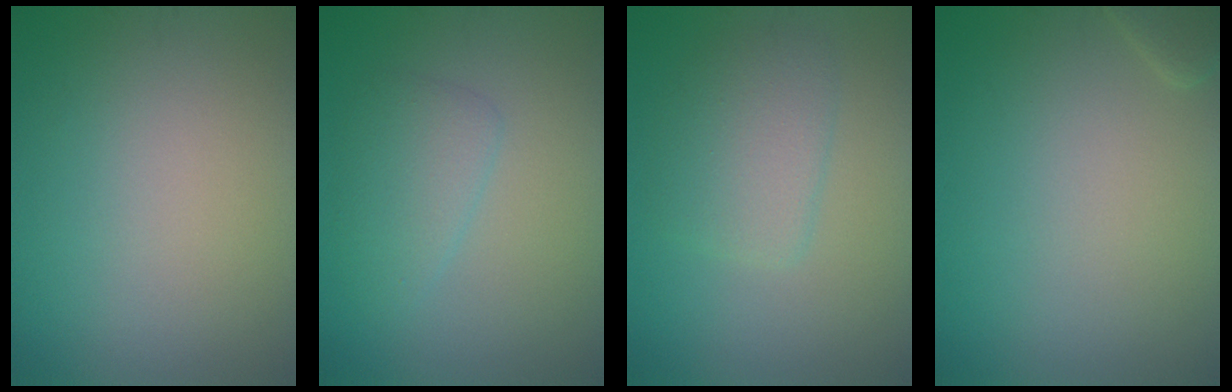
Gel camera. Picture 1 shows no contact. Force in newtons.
{"total": 2.6, "press": 2.6, "slide": 0.1}
{"total": 3.4, "press": 3.4, "slide": 0.1}
{"total": 1.2, "press": 1.2, "slide": 0.2}